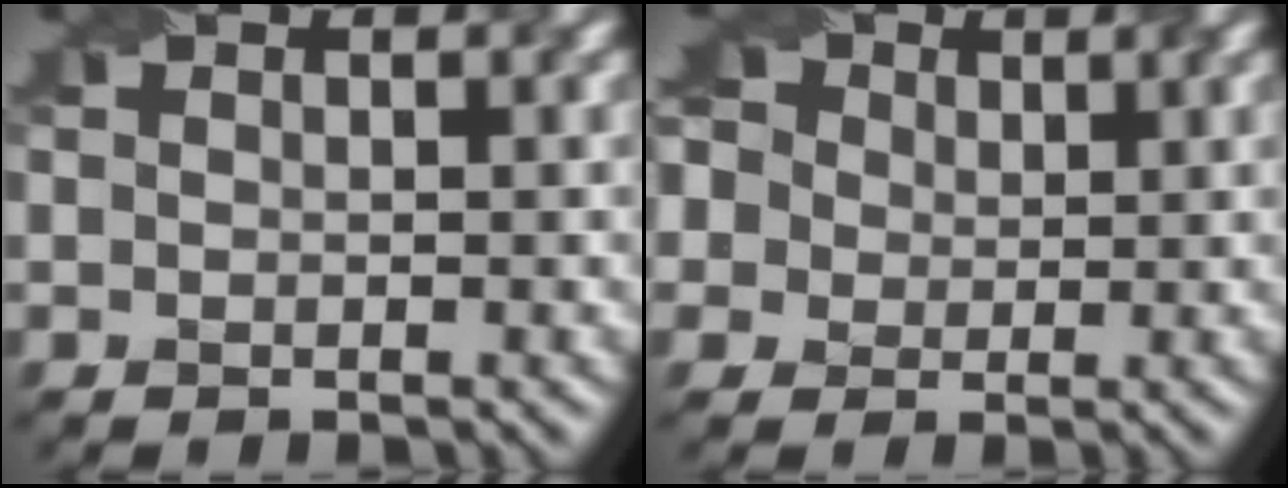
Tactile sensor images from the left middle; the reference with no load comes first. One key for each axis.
{"total": 7.8, "fx": 2.7, "fy": 6.2, "fz": 3.9, "tx": -0.049, "ty": 0.037, "tz": 0.007}